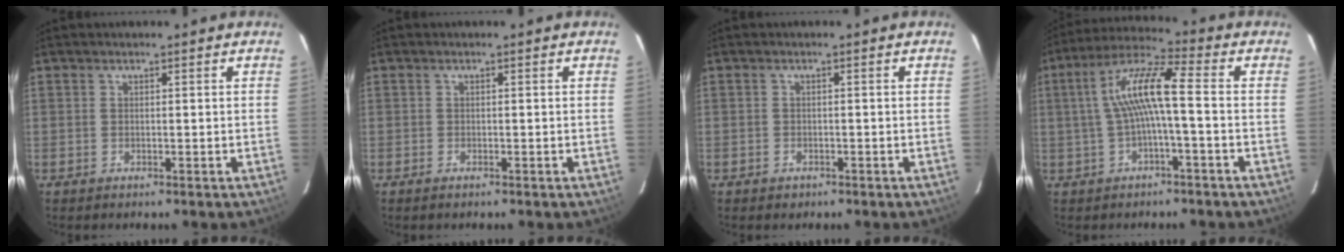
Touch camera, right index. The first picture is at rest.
{"total": 0.7, "force": [-0.6, 0.3, 0.3], "torque": [-0.007, -0.003, -0.013]}
{"total": 1.6, "force": [-0.9, 1.2, 0.3], "torque": [-0.006, 0.002, -0.011]}
{"total": 9.5, "force": [-0.6, 1.0, 9.4], "torque": [-0.192, 0.021, -0.010]}